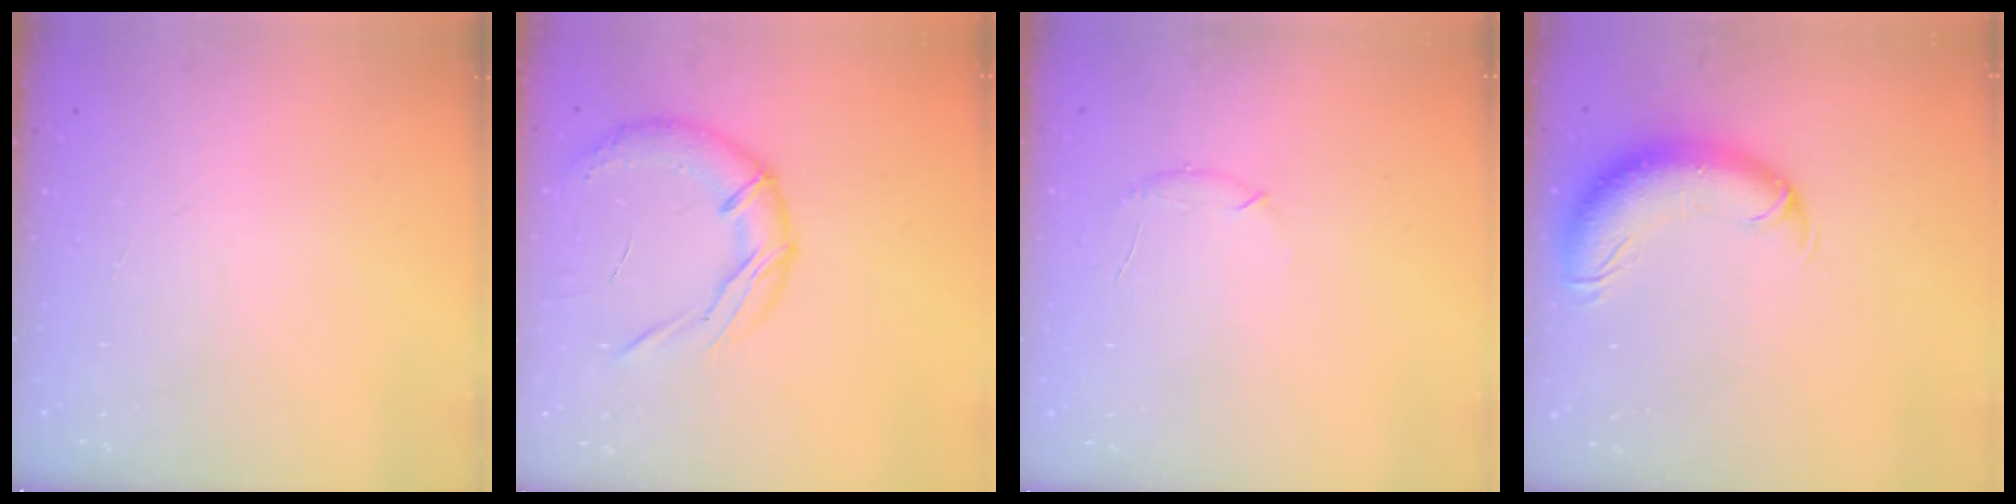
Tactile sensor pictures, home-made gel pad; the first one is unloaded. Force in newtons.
{"total": 14.9, "press": 14.7, "slide": 2.3}
{"total": 6.9, "press": 6.7, "slide": 1.8}
{"total": 11.9, "press": 11.6, "slide": 2.7}